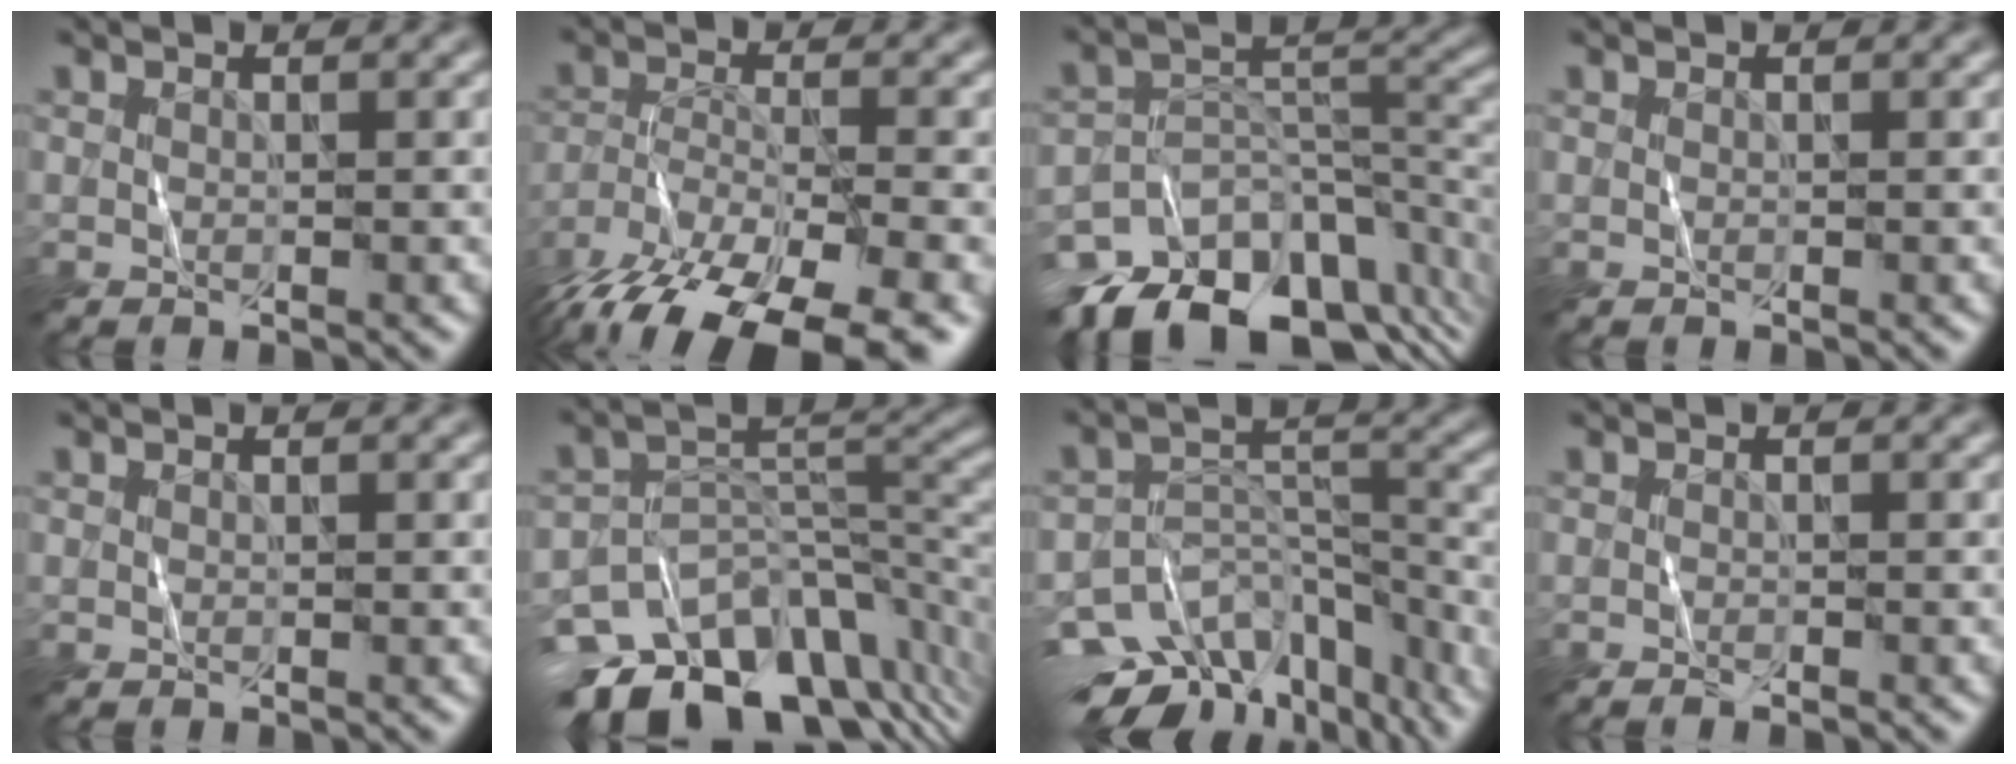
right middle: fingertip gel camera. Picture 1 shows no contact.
{"total": 14.9, "force": [-11.7, 4.6, 8.1], "torque": [-0.163, -0.047, -0.174]}
{"total": 13.0, "force": [-9.1, 7.0, 6.0], "torque": [-0.104, 0.002, -0.135]}
{"total": 0.0}
{"total": 0.0}
{"total": 13.3, "force": [-8.2, 7.6, 7.2], "torque": [-0.139, -0.001, -0.123]}
{"total": 14.9, "force": [-11.7, 7.2, 5.8], "torque": [-0.104, -0.003, -0.145]}
{"total": 0.7, "force": [-0.6, 0.1, 0.4], "torque": [-0.006, 0.000, -0.010]}